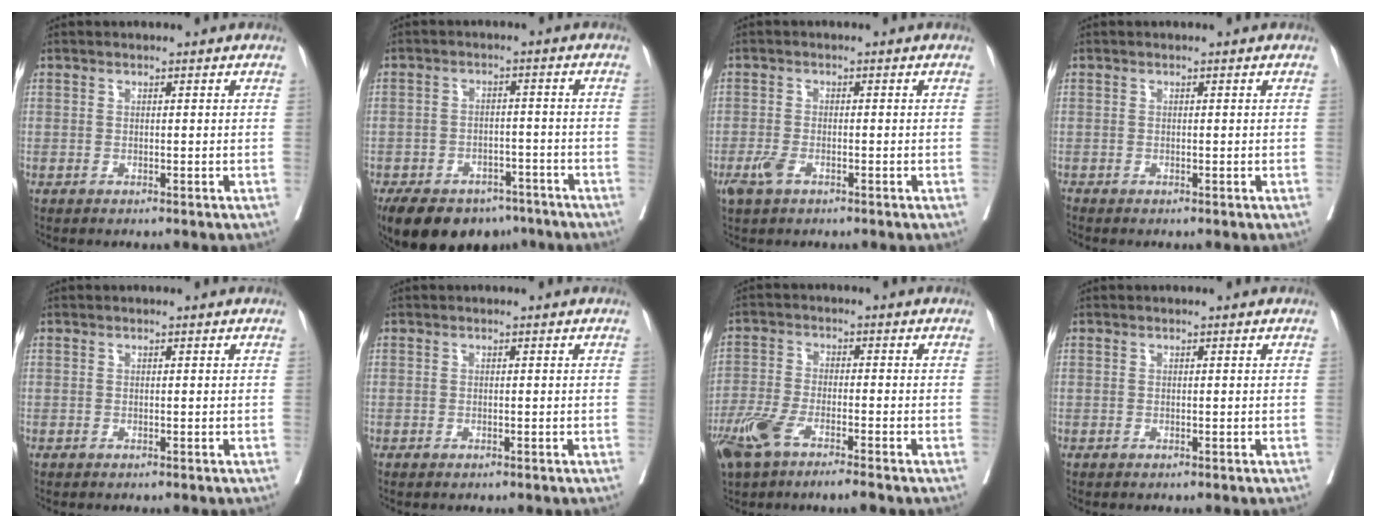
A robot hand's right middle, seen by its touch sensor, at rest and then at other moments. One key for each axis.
{"total": 13.9, "fx": -10.1, "fy": 7.5, "fz": 5.7, "tx": -0.110, "ty": 0.000, "tz": -0.142}
{"total": 2.7, "fx": -1.5, "fy": 1.1, "fz": 1.9, "tx": -0.046, "ty": -0.002, "tz": -0.028}
{"total": 0.0}
{"total": 0.0}
{"total": 0.0}
{"total": 7.3, "fx": -4.7, "fy": 1.2, "fz": 5.4, "tx": -0.113, "ty": -0.010, "tz": -0.091}
{"total": 0.0}